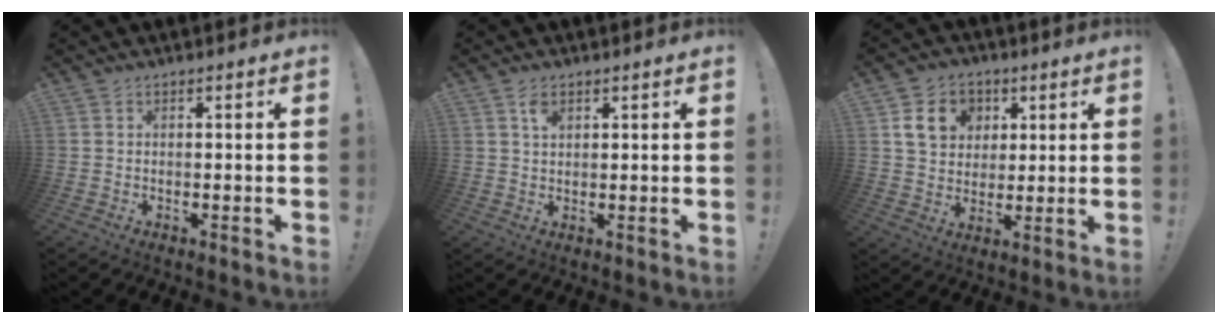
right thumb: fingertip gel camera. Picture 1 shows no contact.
{"total": 3.2, "force": [1.9, 1.6, 2.0], "torque": [-0.019, -0.012, 0.031]}
{"total": 11.4, "force": [4.4, 9.4, 4.7], "torque": [-0.067, -0.010, 0.088]}